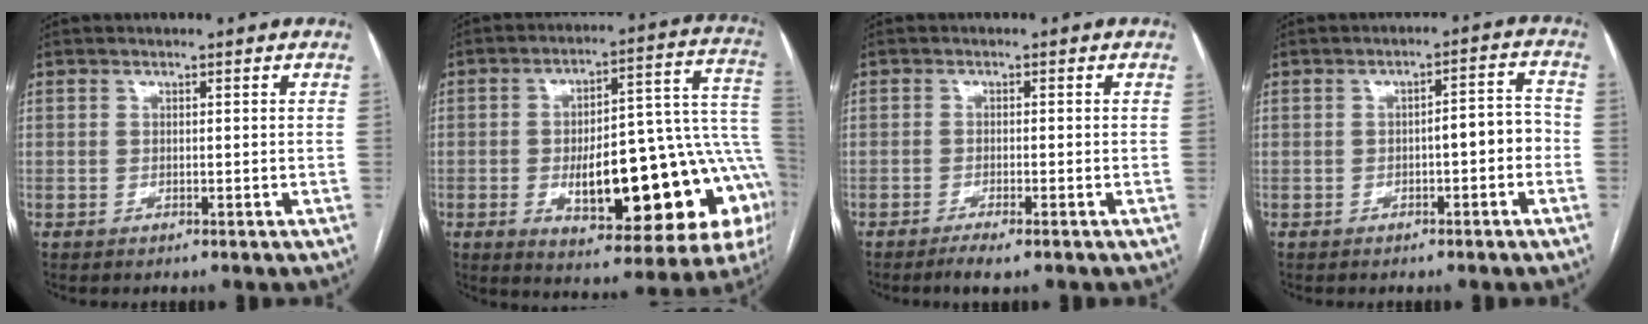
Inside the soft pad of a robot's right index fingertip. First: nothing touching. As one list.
[{"total": 25.3, "force": [-5.9, 7.7, 23.4], "torque": [-0.237, 0.029, -0.062]}, {"total": 2.8, "force": [-2.0, 0.1, 1.9], "torque": [-0.031, -0.004, -0.035]}, {"total": 4.6, "force": [-1.2, 1.3, 4.2], "torque": [-0.055, 0.028, -0.015]}]